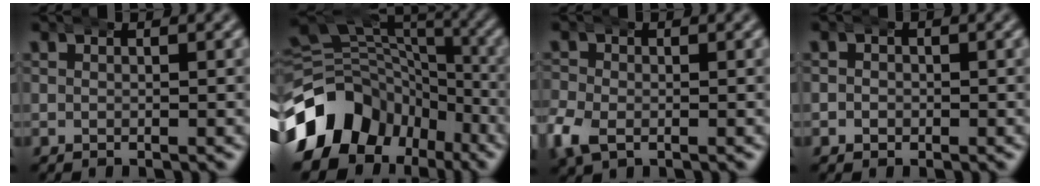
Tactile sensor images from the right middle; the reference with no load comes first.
{"total": 15.1, "force": [-4.8, 12.2, 7.5], "torque": [-0.139, -0.025, -0.079]}
{"total": 3.1, "force": [-1.1, 2.4, 1.6], "torque": [-0.053, -0.013, -0.015]}
{"total": 1.2, "force": [-0.4, 1.2, 0.1], "torque": [-0.003, -0.003, -0.008]}